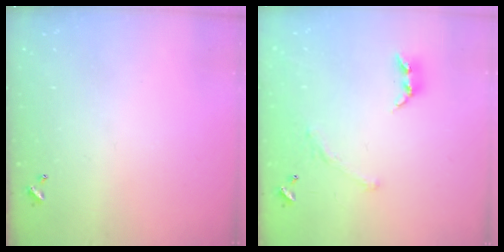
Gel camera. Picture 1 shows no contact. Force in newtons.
{"total": 1.6, "press": 1.1, "slide": 1.1}